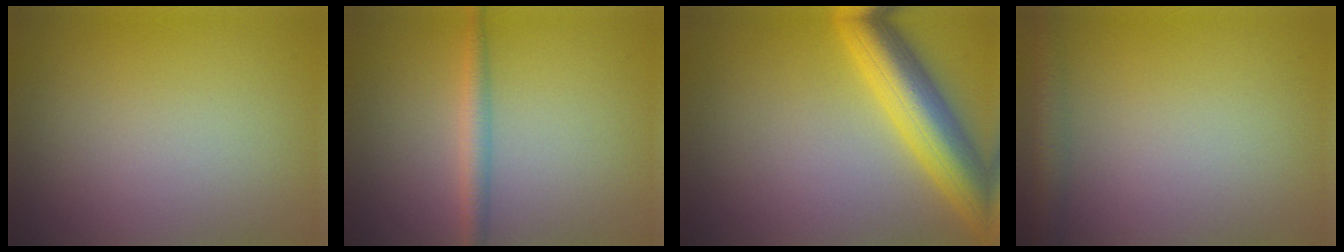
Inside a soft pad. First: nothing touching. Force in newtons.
{"total": 1.9, "press": 1.9, "slide": 0.1}
{"total": 7.7, "press": 7.7, "slide": 0.3}
{"total": 2.6, "press": 2.6, "slide": 0.1}